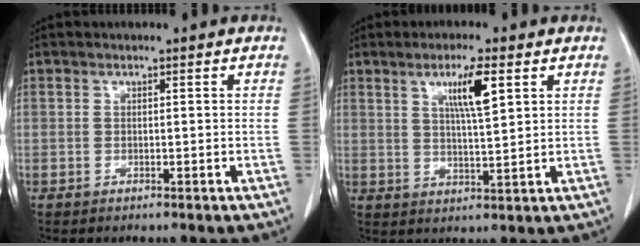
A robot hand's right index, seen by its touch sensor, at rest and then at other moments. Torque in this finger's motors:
{"motor_torque": [0.21, 0.12, 0.16, 0.06]}